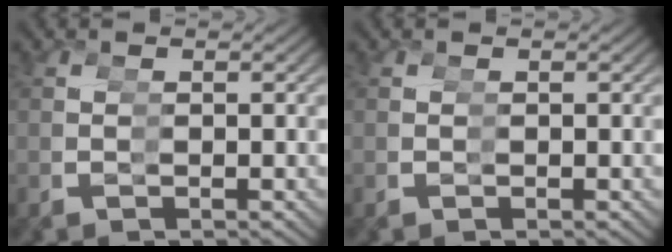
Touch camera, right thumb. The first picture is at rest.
{"total": 0.0}